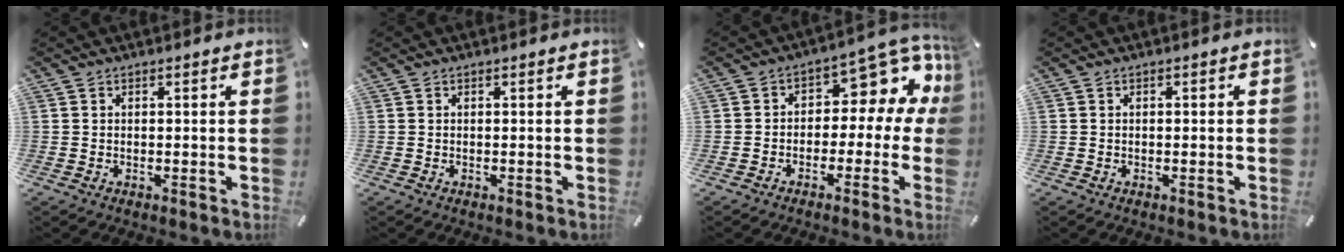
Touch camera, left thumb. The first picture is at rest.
{"total": 0.0}
{"total": 10.4, "force": [3.9, 6.3, 7.3], "torque": [-0.098, -0.027, 0.064]}
{"total": 0.6, "force": [-0.2, 0.3, 0.5], "torque": [-0.010, -0.001, -0.003]}